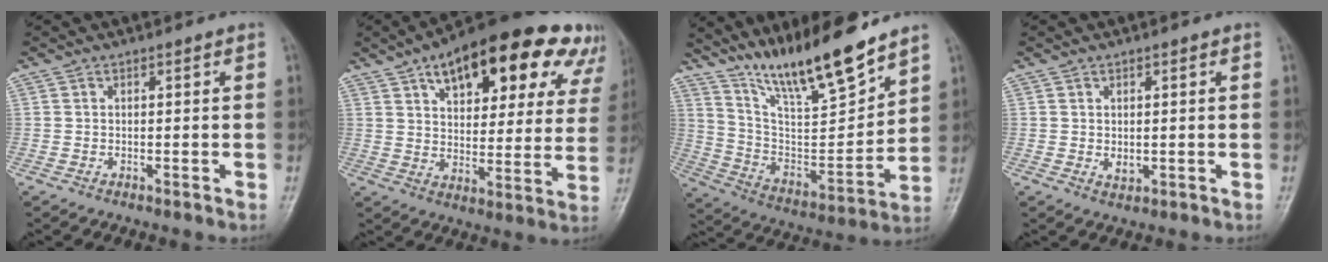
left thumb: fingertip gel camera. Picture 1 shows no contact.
{"total": 26.2, "force": [14.1, 12.2, 18.4], "torque": [-0.216, 0.001, 0.198]}
{"total": 18.8, "force": [14.8, 3.5, 11.0], "torque": [-0.154, -0.087, 0.271]}
{"total": 1.9, "force": [0.2, 1.3, 1.5], "torque": [-0.019, -0.006, 0.008]}